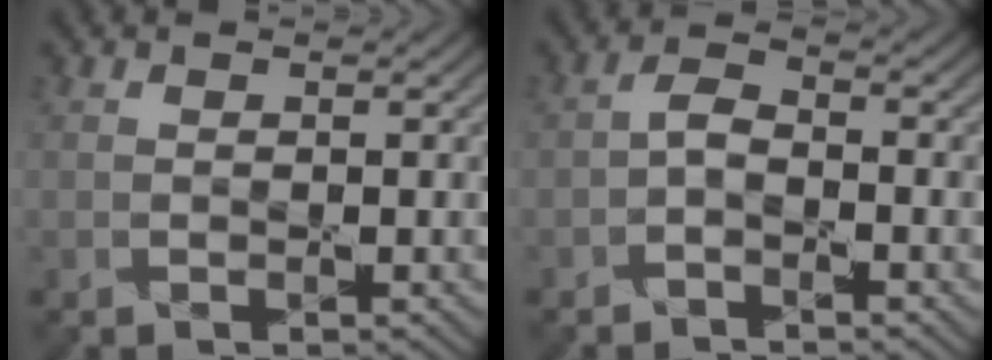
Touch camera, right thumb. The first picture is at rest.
{"total": 2.3, "force": [-1.2, 1.1, 1.6], "torque": [-0.032, 0.008, -0.031]}